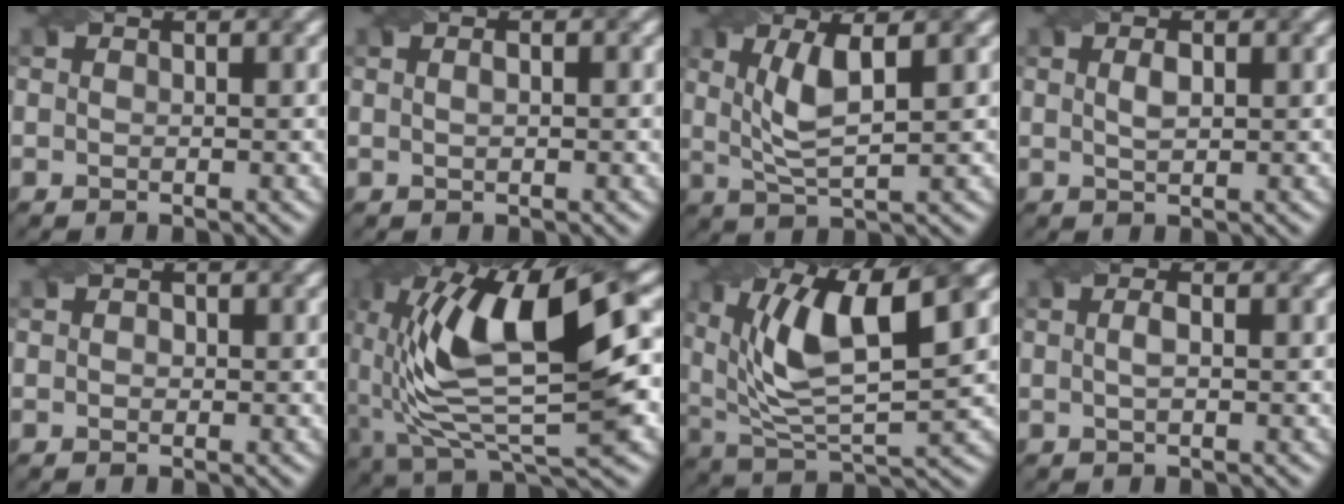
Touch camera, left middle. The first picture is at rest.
{"total": 1.7, "force": [0.6, 0.8, 1.3], "torque": [-0.016, 0.004, 0.000]}
{"total": 4.3, "force": [1.1, 1.1, 4.1], "torque": [-0.087, 0.001, 0.027]}
{"total": 1.5, "force": [0.4, 0.7, 1.3], "torque": [-0.027, 0.001, 0.010]}
{"total": 0.7, "force": [-0.1, 0.5, 0.4], "torque": [-0.006, -0.002, -0.002]}
{"total": 12.6, "force": [1.3, 4.4, 11.8], "torque": [-0.222, 0.003, 0.028]}
{"total": 10.4, "force": [3.6, 3.5, 9.1], "torque": [-0.171, 0.000, 0.064]}
{"total": 1.2, "force": [0.0, 0.3, 1.2], "torque": [-0.024, 0.001, 0.001]}